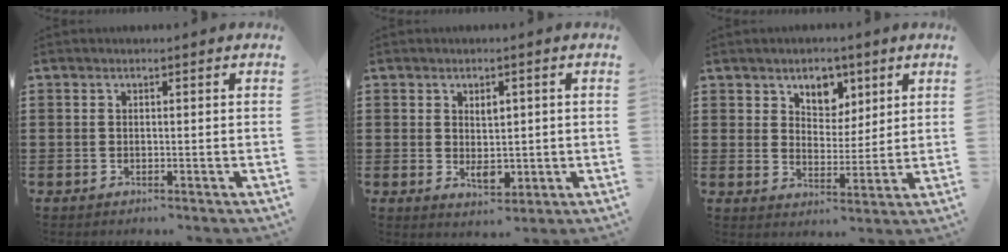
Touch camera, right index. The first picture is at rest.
{"total": 3.9, "force": [0.2, 2.5, 3.0], "torque": [-0.044, -0.002, 0.001]}
{"total": 5.1, "force": [3.4, 3.7, 1.0], "torque": [-0.034, 0.000, 0.060]}